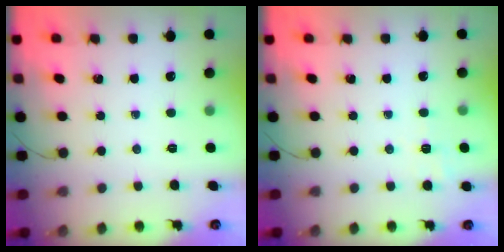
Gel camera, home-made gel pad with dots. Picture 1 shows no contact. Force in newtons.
{"total": 2.6, "press": 2.1, "slide": 1.6}